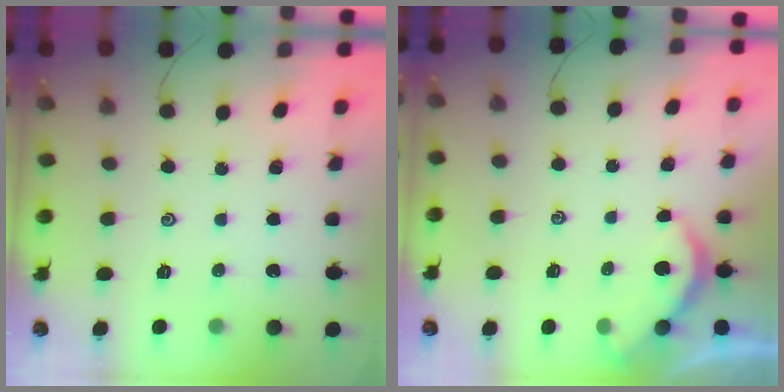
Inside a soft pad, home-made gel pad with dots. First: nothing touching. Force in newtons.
{"total": 2.5, "press": 2.5, "slide": 0.4}